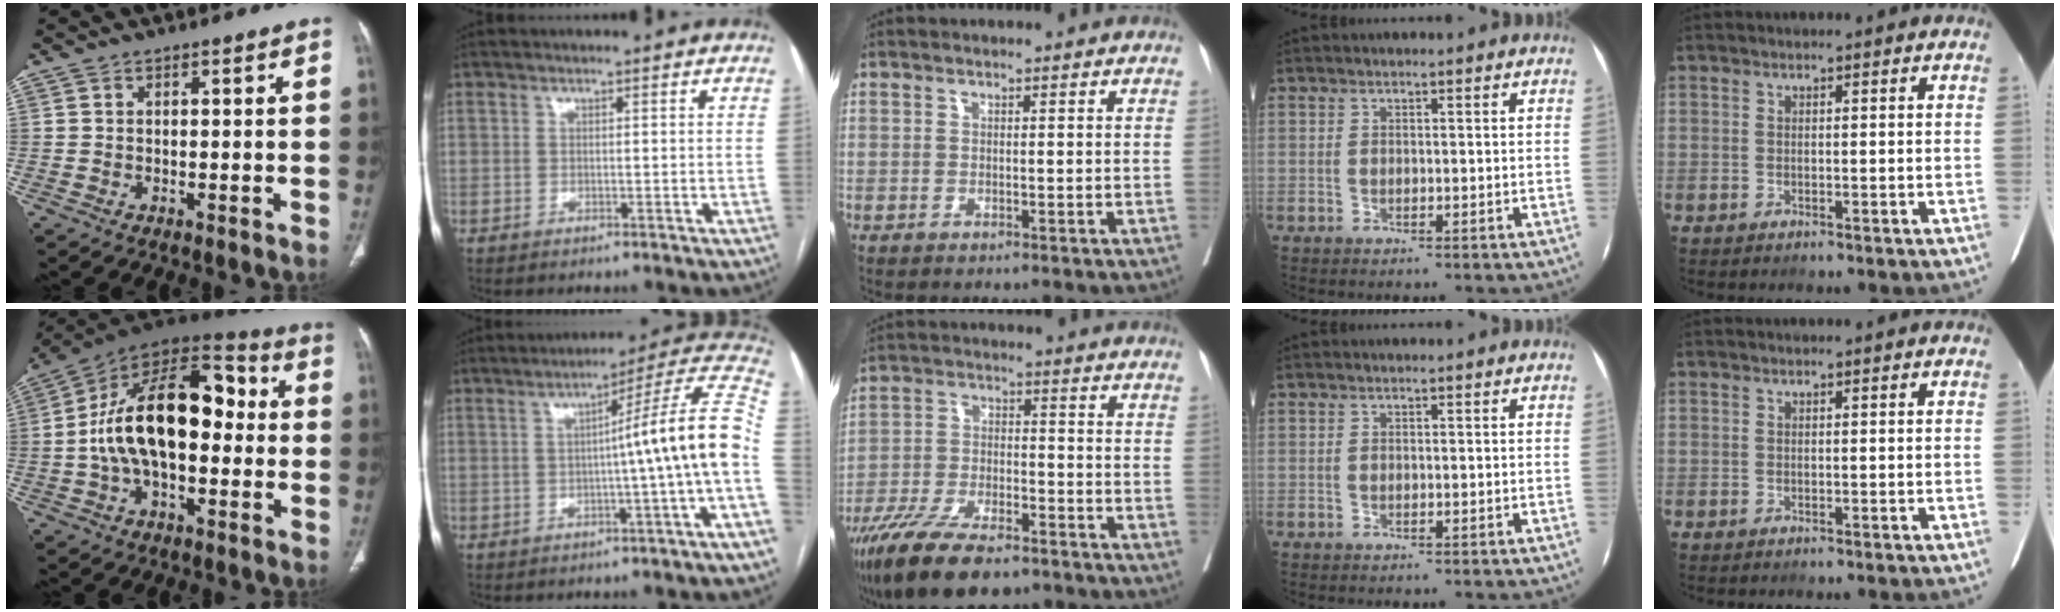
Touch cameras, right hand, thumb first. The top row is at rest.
{"thumb": {"total": 22.3, "force": [-0.1, 12.3, 18.6], "torque": [-0.301, 0.047, -0.009]}, "index": {"total": 12.8, "force": [-1.6, -2.1, 12.5], "torque": [-0.150, 0.030, -0.030]}, "middle": {"total": 15.1, "force": [-11.4, 4.5, 8.9], "torque": [-0.173, -0.029, -0.196]}}